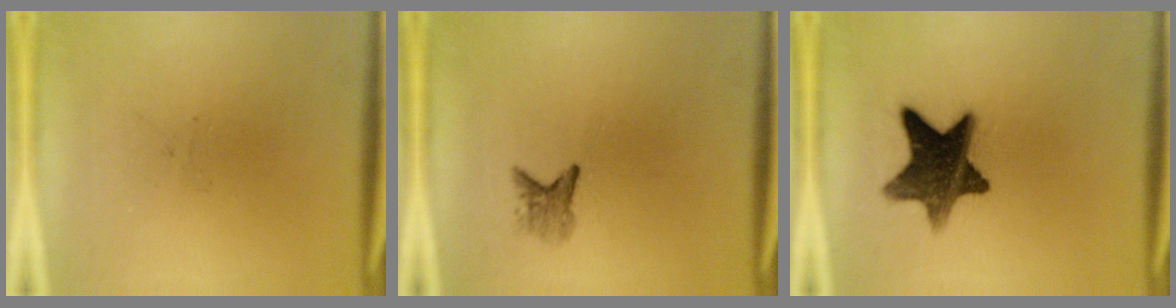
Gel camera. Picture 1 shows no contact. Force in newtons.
{"total": 2.0}
{"total": 12.3}